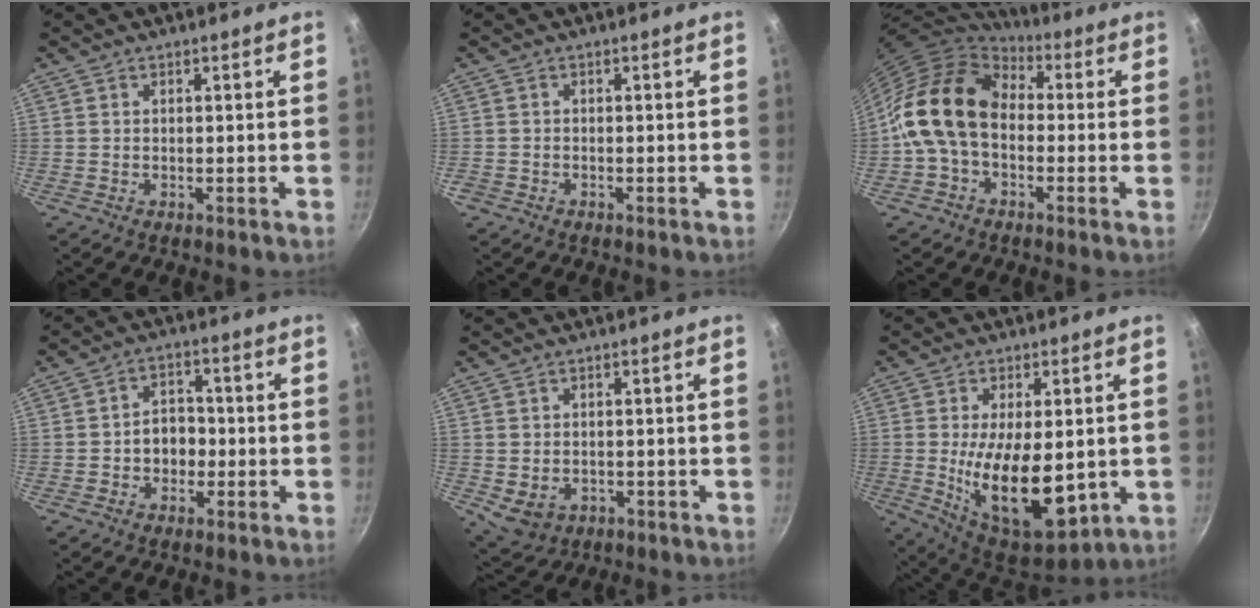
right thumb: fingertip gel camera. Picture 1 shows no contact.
{"total": 1.0, "force": [-0.7, 0.8, 0.2], "torque": [-0.014, 0.006, -0.013]}
{"total": 15.7, "force": [-0.4, 11.3, 11.0], "torque": [-0.174, 0.037, -0.025]}
{"total": 5.8, "force": [-1.2, 4.6, 3.3], "torque": [-0.015, 0.016, -0.022]}
{"total": 5.5, "force": [-1.2, 4.3, 3.1], "torque": [-0.039, 0.000, -0.005]}
{"total": 18.3, "force": [-2.1, 9.2, 15.7], "torque": [-0.235, -0.017, -0.015]}